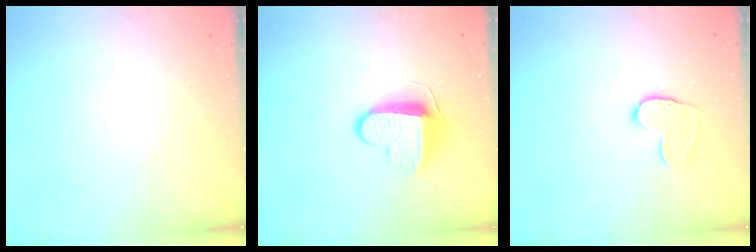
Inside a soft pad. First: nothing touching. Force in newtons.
{"total": 9.2, "press": 9.2, "slide": 0.9}
{"total": 8.8, "press": 8.8, "slide": 0.7}